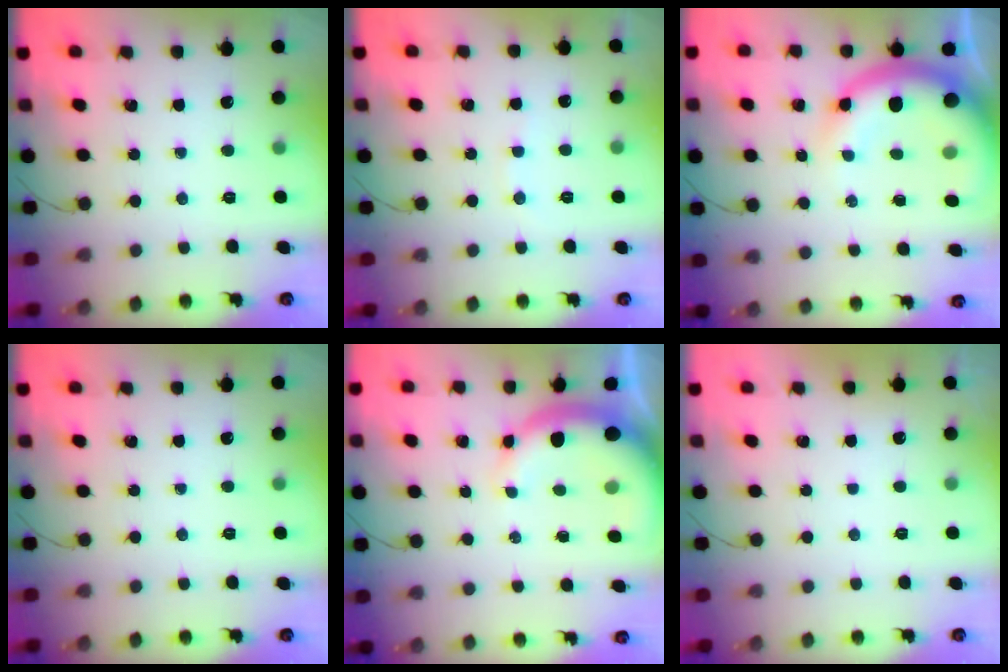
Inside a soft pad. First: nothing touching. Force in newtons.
{"total": 4.2, "press": 4.2, "slide": 0.7}
{"total": 12.5, "press": 12.2, "slide": 2.8}
{"total": 0.0}
{"total": 9.6, "press": 9.4, "slide": 1.8}
{"total": 3.0, "press": 3.0, "slide": 0.1}